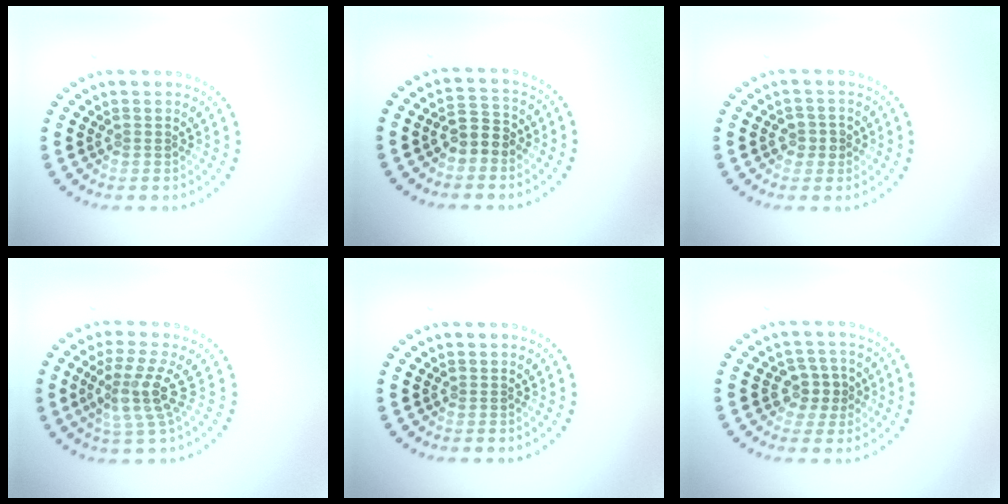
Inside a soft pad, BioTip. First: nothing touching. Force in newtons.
{"total": 2.7, "press": 2.5, "slide": 0.9}
{"total": 1.8, "press": 1.8, "slide": 0.2}
{"total": 3.8, "press": 2.8, "slide": 2.6}
{"total": 0.0}
{"total": 2.9, "press": 2.7, "slide": 1.0}